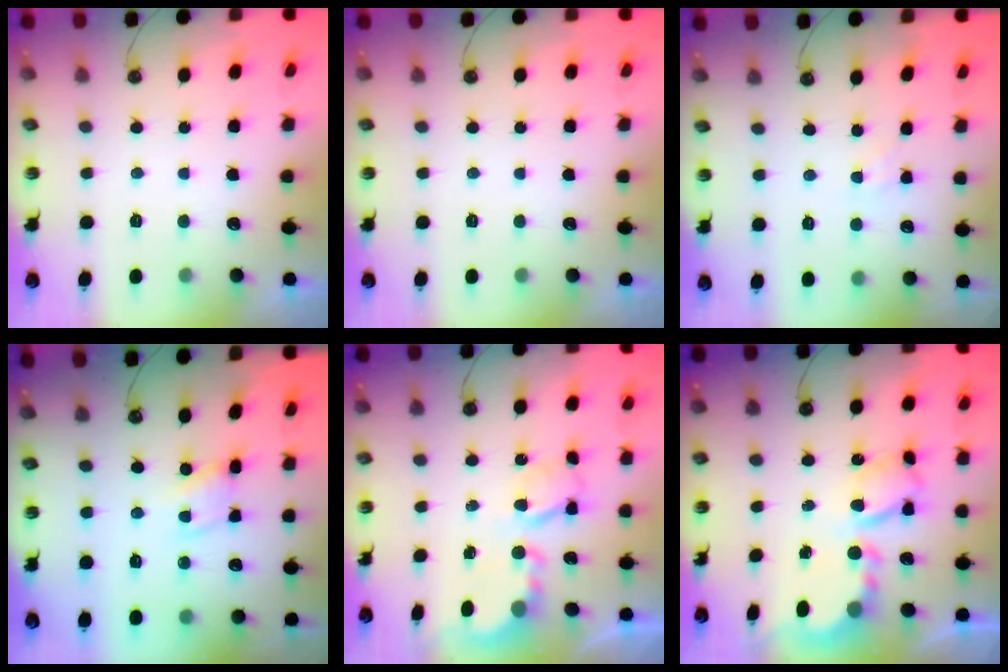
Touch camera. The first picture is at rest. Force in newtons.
{"total": 0.0}
{"total": 1.7, "press": 1.7, "slide": 0.3}
{"total": 2.1, "press": 2.1, "slide": 0.3}
{"total": 6.0, "press": 6.0, "slide": 0.4}
{"total": 8.1, "press": 8.1, "slide": 0.2}